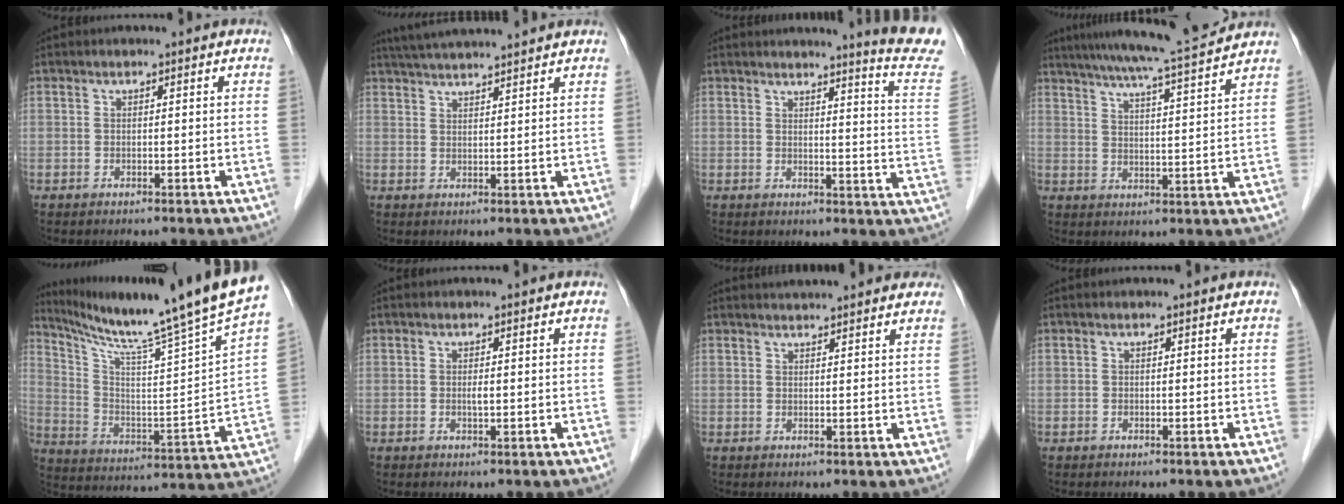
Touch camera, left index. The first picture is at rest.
{"total": 9.8, "force": [8.9, -0.2, 3.9], "torque": [-0.071, 0.035, 0.135]}
{"total": 11.2, "force": [10.4, -1.7, 3.9], "torque": [-0.041, -0.091, 0.096]}
{"total": 15.0, "force": [13.4, -0.8, 6.6], "torque": [-0.118, 0.000, 0.188]}
{"total": 25.3, "force": [20.1, -1.5, 15.4], "torque": [-0.253, -0.044, 0.299]}
{"total": 0.7, "force": [0.0, 0.1, 0.7], "torque": [-0.015, -0.002, 0.001]}
{"total": 10.4, "force": [9.7, 1.3, 3.6], "torque": [-0.039, 0.023, 0.108]}
{"total": 0.0}